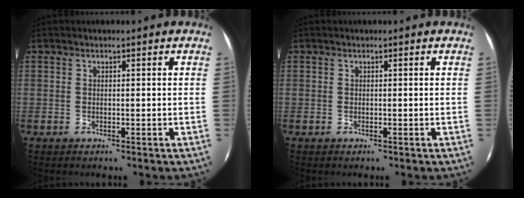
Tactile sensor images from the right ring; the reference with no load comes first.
{"total": 0.0}